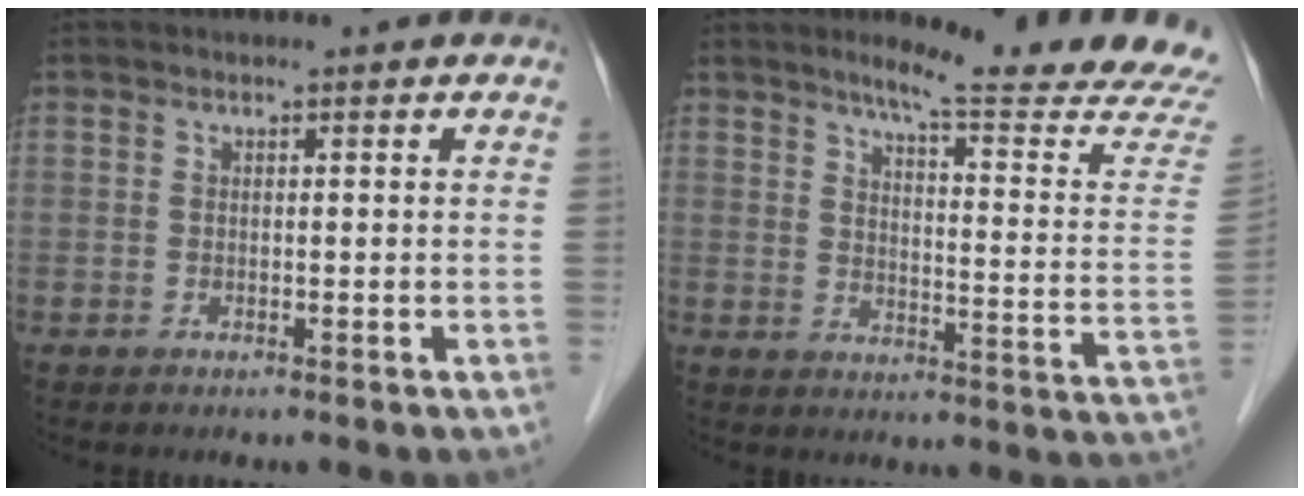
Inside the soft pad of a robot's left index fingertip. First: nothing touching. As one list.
[{"total": 18.3, "force": [16.8, -1.1, 7.2], "torque": [-0.096, -0.106, 0.199]}]